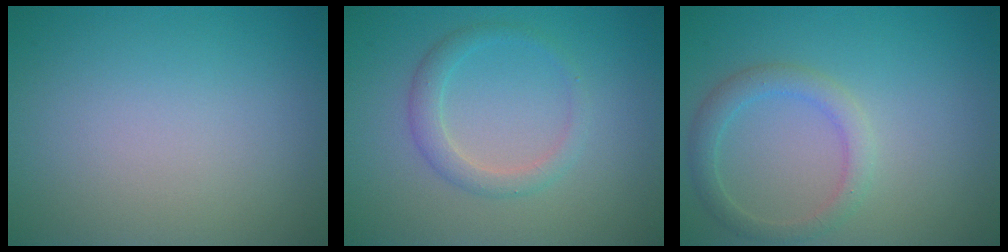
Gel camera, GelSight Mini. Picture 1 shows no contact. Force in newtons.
{"total": 2.2, "press": 2.2, "slide": 0.1}
{"total": 2.5, "press": 2.5, "slide": 0.1}